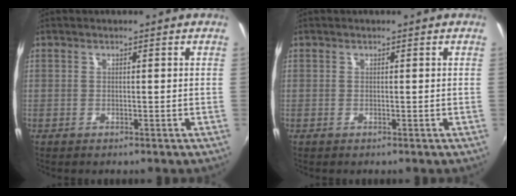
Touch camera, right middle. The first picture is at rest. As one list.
[{"total": 0.0}]